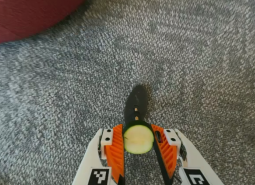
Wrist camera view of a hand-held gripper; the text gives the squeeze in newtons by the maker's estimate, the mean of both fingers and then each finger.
{"total": 9.7, "left": 9.5, "right": 9.9}